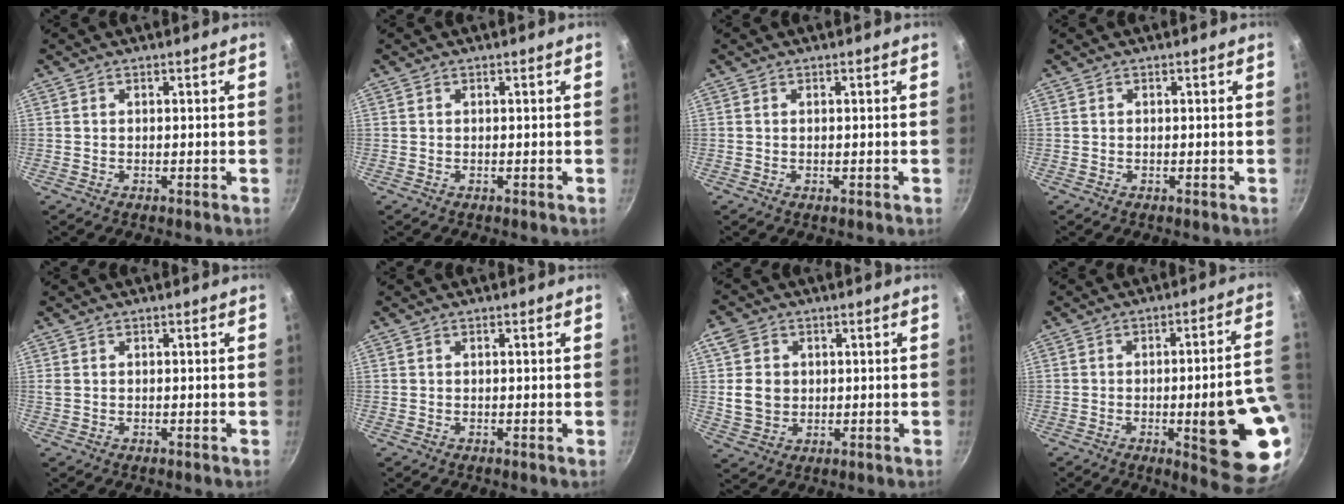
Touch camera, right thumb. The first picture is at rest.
{"total": 0.0}
{"total": 0.0}
{"total": 0.0}
{"total": 0.6, "force": [0.1, 0.4, 0.3], "torque": [-0.008, 0.002, 0.002]}
{"total": 0.0}
{"total": 7.5, "force": [0.8, 6.4, 3.9], "torque": [-0.049, -0.003, 0.012]}
{"total": 18.4, "force": [-4.3, 4.0, 17.4], "torque": [-0.188, 0.018, -0.051]}